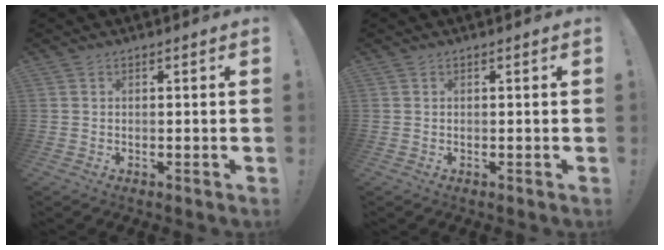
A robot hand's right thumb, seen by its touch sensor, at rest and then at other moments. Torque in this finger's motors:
{"motor_torque": [0.00, 0.00, -0.04, 0.04, 0.03]}